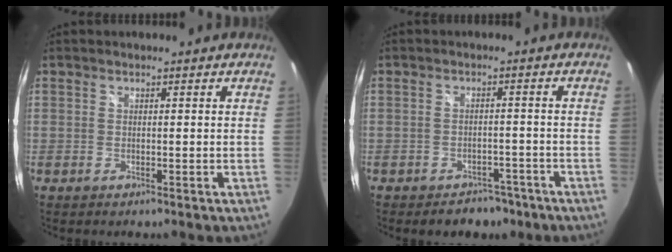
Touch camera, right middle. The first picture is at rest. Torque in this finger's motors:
{"motor_torque": [0.27, -0.54, -0.02, 0.00]}